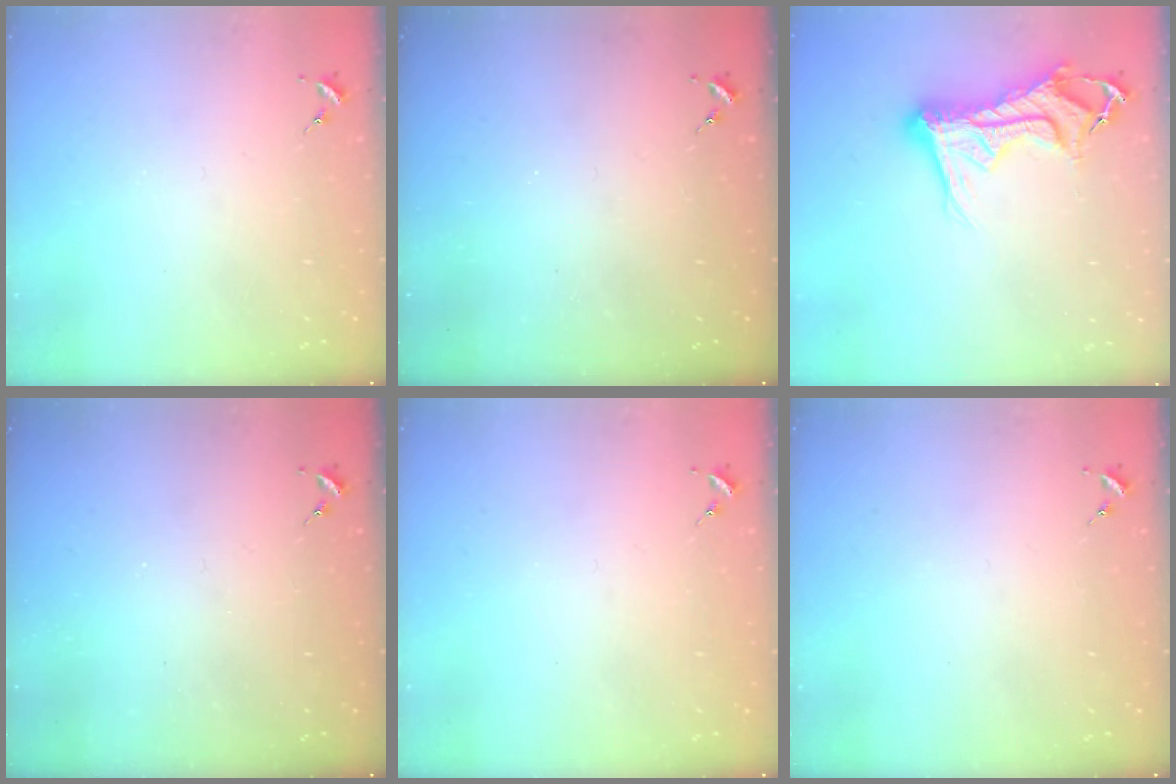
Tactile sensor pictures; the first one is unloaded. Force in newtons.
{"total": 0.0}
{"total": 14.5, "press": 14.4, "slide": 1.6}
{"total": 0.0}
{"total": 0.0}
{"total": 0.0}